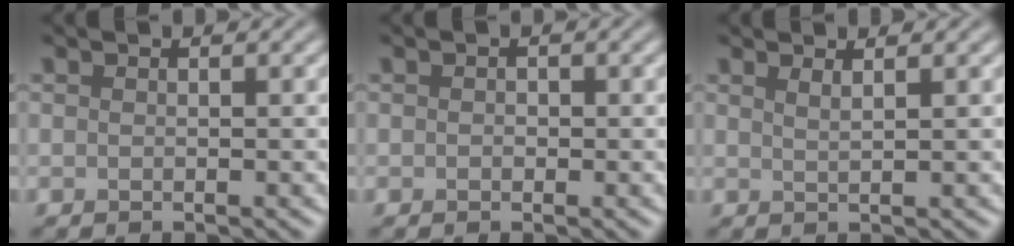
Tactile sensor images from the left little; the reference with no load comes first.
{"total": 0.5, "force": [0.0, 0.5, 0.2], "torque": [0.001, -0.004, -0.002]}
{"total": 1.4, "force": [0.9, 0.5, 0.9], "torque": [-0.006, 0.003, 0.008]}